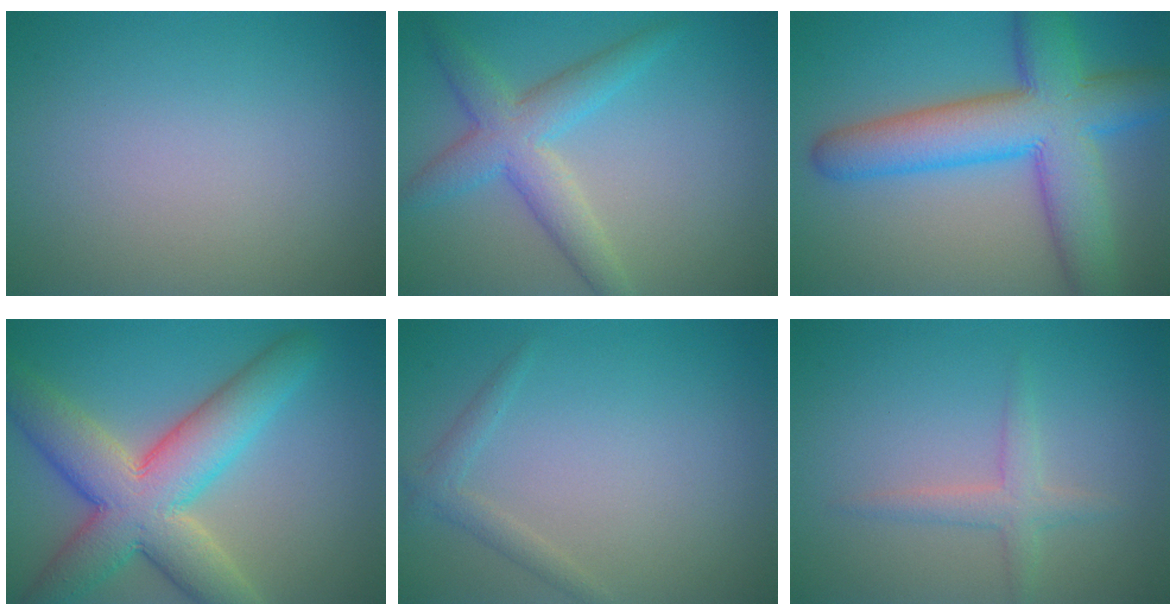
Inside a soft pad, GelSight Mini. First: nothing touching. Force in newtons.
{"total": 4.7, "press": 4.7, "slide": 0.2}
{"total": 10.4, "press": 10.4, "slide": 0.2}
{"total": 9.9, "press": 9.8, "slide": 0.6}
{"total": 1.4, "press": 1.4, "slide": 0.1}
{"total": 1.9, "press": 1.9, "slide": 0.2}